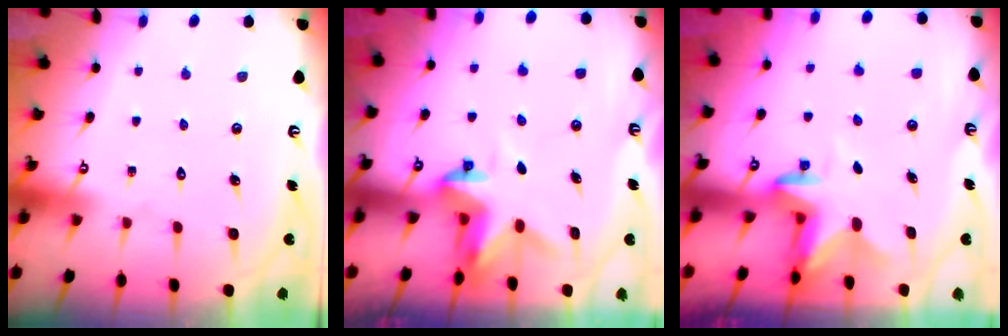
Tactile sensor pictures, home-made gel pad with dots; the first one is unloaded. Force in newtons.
{"total": 3.3, "press": 3.3, "slide": 0.2}
{"total": 2.9, "press": 2.9, "slide": 0.5}